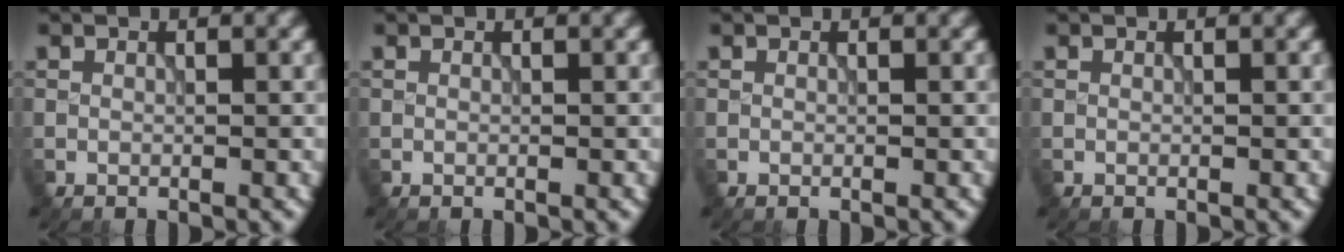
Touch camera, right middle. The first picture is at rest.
{"total": 0.0}
{"total": 0.0}
{"total": 0.0}